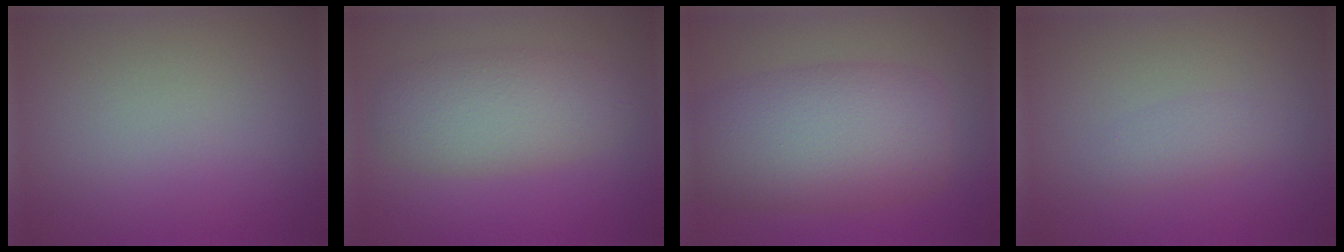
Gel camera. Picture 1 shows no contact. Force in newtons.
{"total": 4.5, "press": 4.5, "slide": 0.4}
{"total": 8.4, "press": 8.3, "slide": 0.4}
{"total": 1.3, "press": 1.3, "slide": 0.1}